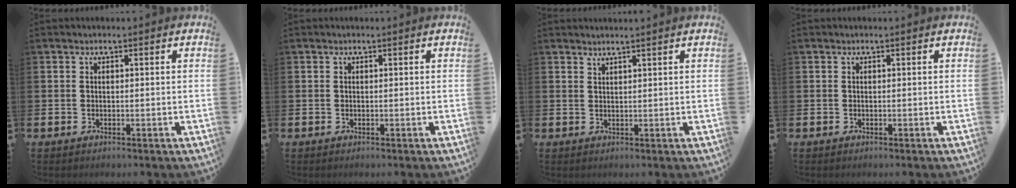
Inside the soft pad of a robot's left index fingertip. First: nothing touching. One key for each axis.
{"total": 0.0}
{"total": 1.3, "fx": 1.3, "fy": -0.3, "fz": 0.0, "tx": -0.003, "ty": -0.002, "tz": 0.026}
{"total": 0.0}